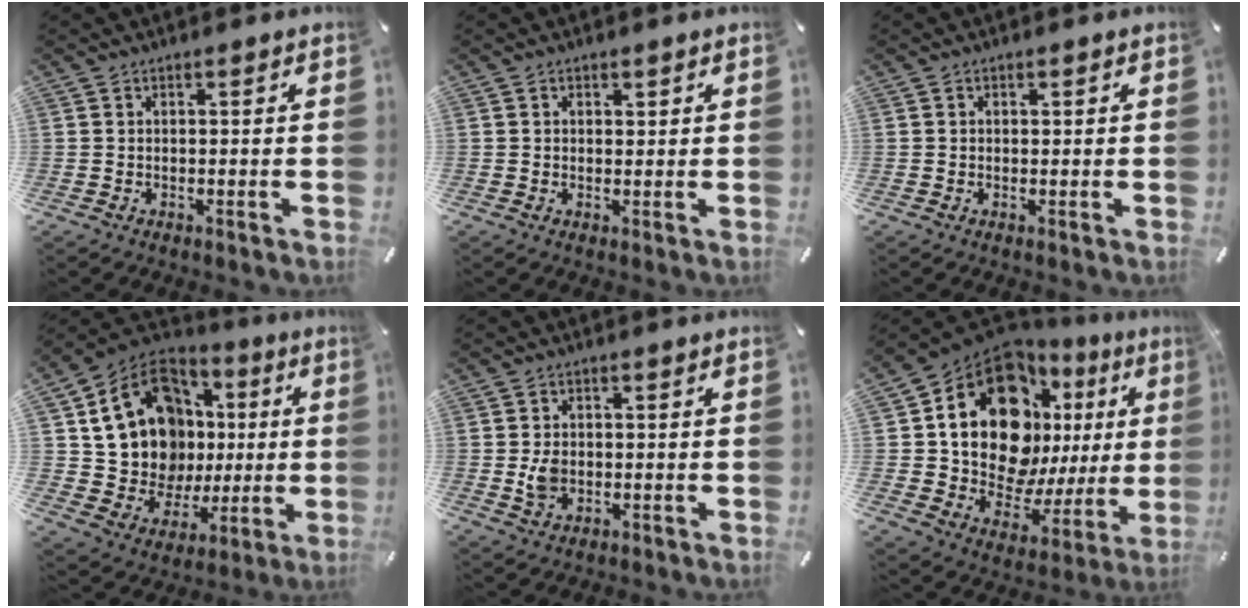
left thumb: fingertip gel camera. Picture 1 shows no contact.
{"total": 1.1, "force": [0.4, 0.9, 0.3], "torque": [0.002, 0.000, 0.005]}
{"total": 0.6, "force": [0.1, 0.6, 0.2], "torque": [-0.004, 0.005, 0.000]}
{"total": 20.1, "force": [4.0, 16.7, 10.4], "torque": [-0.196, -0.022, 0.094]}
{"total": 4.3, "force": [-0.2, 3.3, 2.7], "torque": [-0.040, -0.003, -0.006]}
{"total": 22.7, "force": [8.6, 14.3, 15.3], "torque": [-0.261, -0.072, 0.144]}